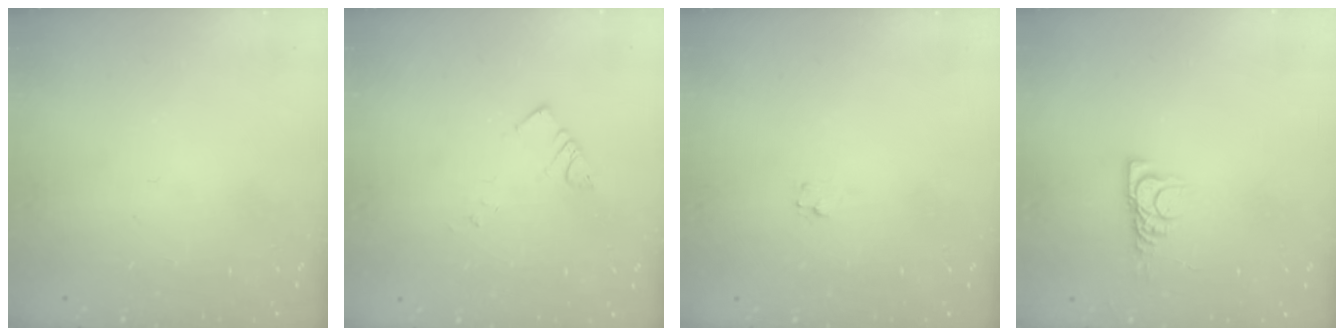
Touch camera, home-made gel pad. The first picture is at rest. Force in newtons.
{"total": 2.4, "press": 2.4, "slide": 0.1}
{"total": 2.0, "press": 2.0, "slide": 0.2}
{"total": 5.4, "press": 5.4, "slide": 0.6}